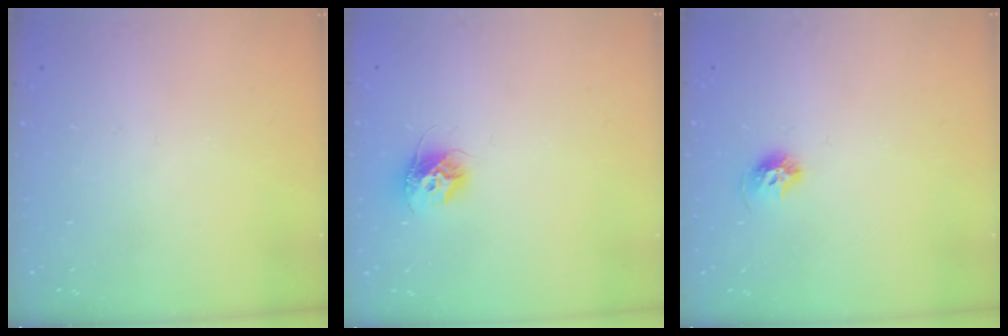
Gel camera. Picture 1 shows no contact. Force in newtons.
{"total": 9.5, "press": 9.5, "slide": 0.2}
{"total": 7.3, "press": 7.3, "slide": 0.8}